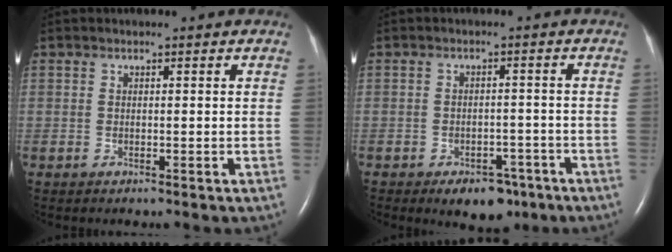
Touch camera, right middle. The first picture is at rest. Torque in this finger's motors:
{"motor_torque": [0.06, -0.04, 0.05, 0.05]}